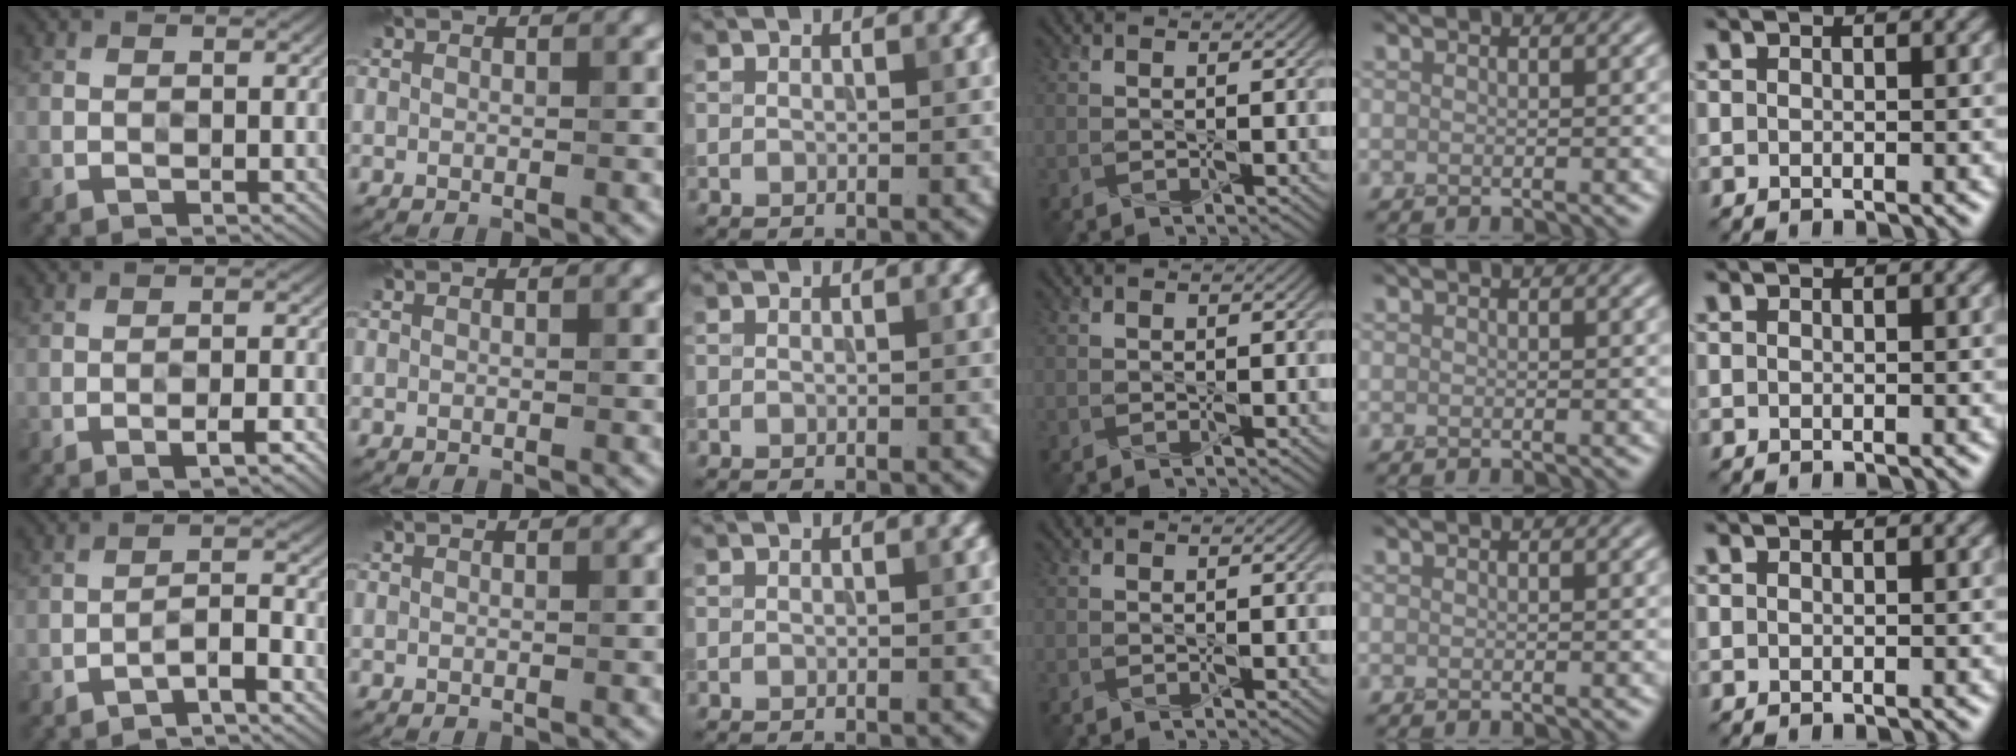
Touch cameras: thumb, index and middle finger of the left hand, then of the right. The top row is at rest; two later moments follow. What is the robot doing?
{"motion": "squeeze", "object": "air blower"}